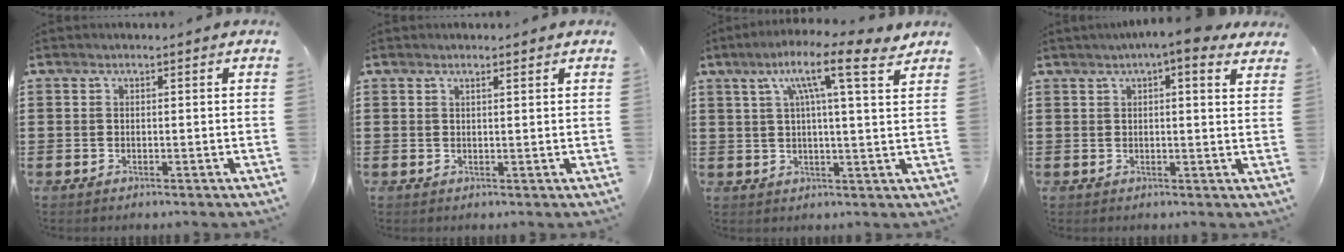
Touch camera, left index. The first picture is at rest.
{"total": 1.1, "force": [1.0, 0.0, 0.6], "torque": [-0.013, -0.001, 0.018]}
{"total": 10.2, "force": [5.8, 1.5, 8.2], "torque": [-0.147, -0.018, 0.088]}
{"total": 4.6, "force": [3.4, 0.3, 3.1], "torque": [-0.053, -0.007, 0.056]}